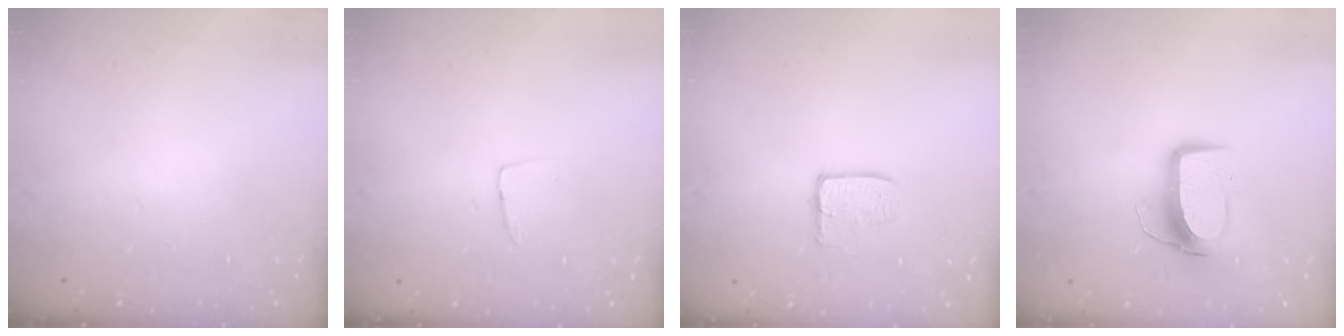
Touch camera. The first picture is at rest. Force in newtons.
{"total": 2.9, "press": 2.9, "slide": 0.1}
{"total": 5.5, "press": 5.5, "slide": 0.2}
{"total": 10.3, "press": 10.3, "slide": 0.7}